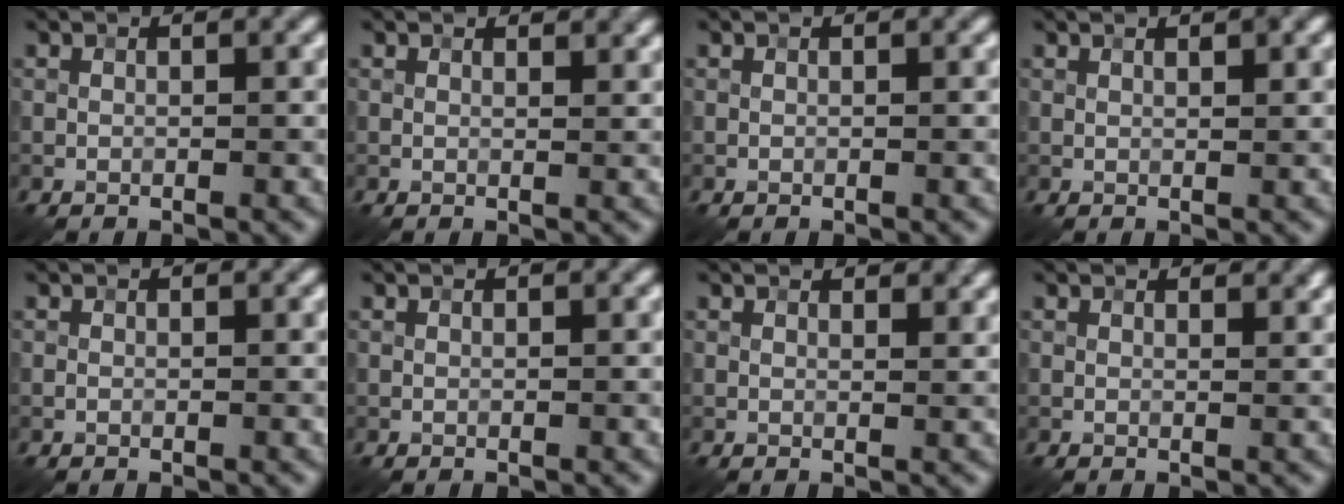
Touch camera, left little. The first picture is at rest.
{"total": 1.4, "force": [1.2, 0.2, 0.6], "torque": [-0.012, -0.001, 0.014]}
{"total": 0.0}
{"total": 1.0, "force": [0.6, 0.0, 0.8], "torque": [-0.014, 0.001, 0.010]}
{"total": 0.0}
{"total": 0.0}
{"total": 1.7, "force": [1.4, 0.4, 0.8], "torque": [-0.014, -0.002, 0.018]}
{"total": 1.4, "force": [1.2, 0.2, 0.6], "torque": [-0.011, -0.002, 0.014]}